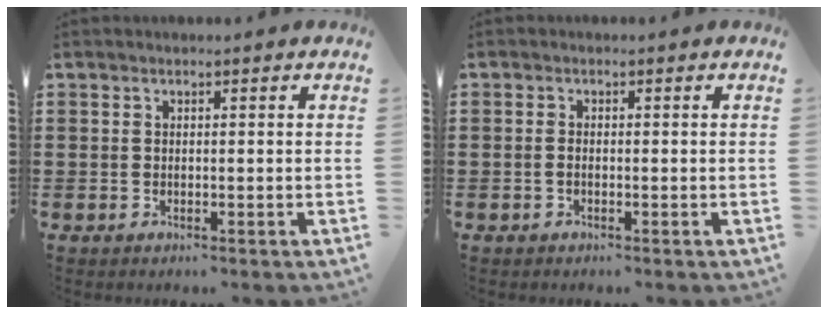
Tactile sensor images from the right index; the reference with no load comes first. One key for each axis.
{"total": 0.8, "fx": -0.5, "fy": 0.3, "fz": 0.6, "tx": -0.013, "ty": -0.003, "tz": -0.009}